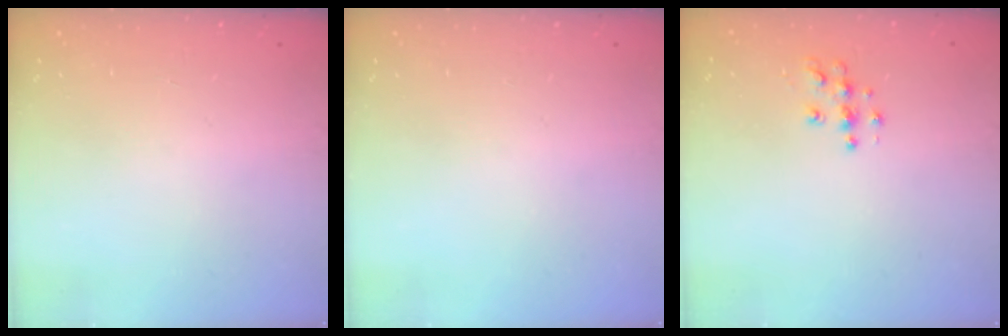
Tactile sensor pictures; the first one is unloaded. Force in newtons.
{"total": 0.0}
{"total": 5.8, "press": 5.8, "slide": 0.2}